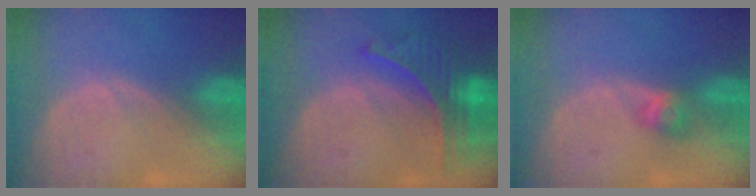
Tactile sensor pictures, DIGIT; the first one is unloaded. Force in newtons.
{"total": 7.8, "press": 6.8, "slide": 3.8}
{"total": 3.0, "press": 2.6, "slide": 1.5}